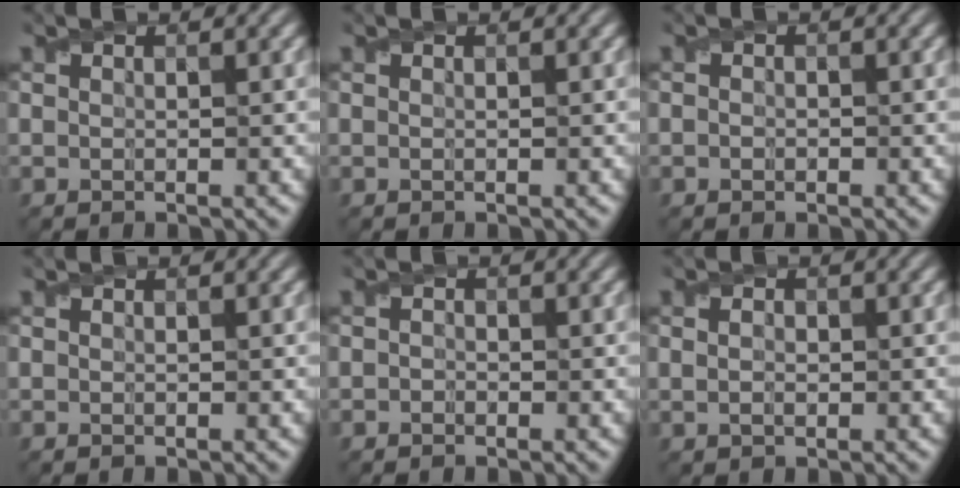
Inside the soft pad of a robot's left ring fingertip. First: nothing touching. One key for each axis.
{"total": 0.0}
{"total": 0.7, "fx": -0.2, "fy": 0.6, "fz": 0.4, "tx": -0.006, "ty": -0.003, "tz": -0.006}
{"total": 0.0}
{"total": 0.7, "fx": -0.3, "fy": 0.5, "fz": 0.3, "tx": -0.004, "ty": -0.003, "tz": -0.008}
{"total": 1.7, "fx": 0.3, "fy": 1.2, "fz": 1.1, "tx": -0.020, "ty": 0.003, "tz": 0.001}